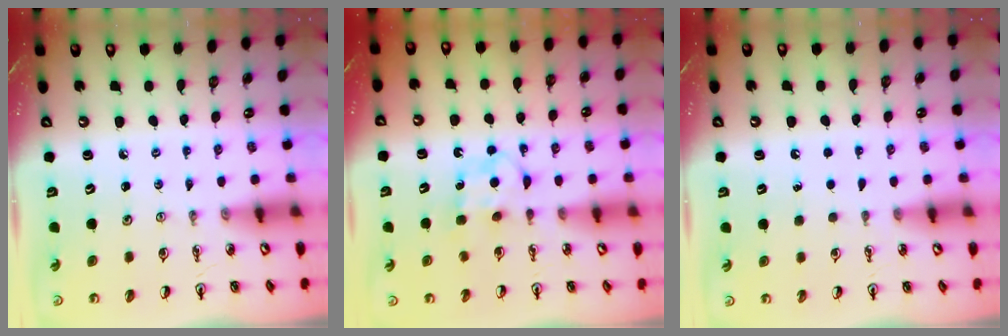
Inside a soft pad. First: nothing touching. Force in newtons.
{"total": 6.3, "press": 6.3, "slide": 0.5}
{"total": 1.4, "press": 1.4, "slide": 0.1}